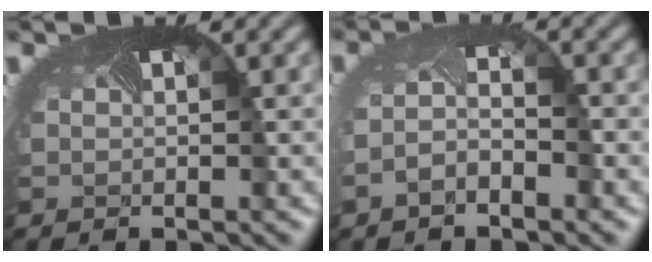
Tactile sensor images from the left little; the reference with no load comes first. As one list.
[{"total": 2.3, "force": [-1.5, 0.6, 1.7], "torque": [-0.038, -0.005, -0.029]}]